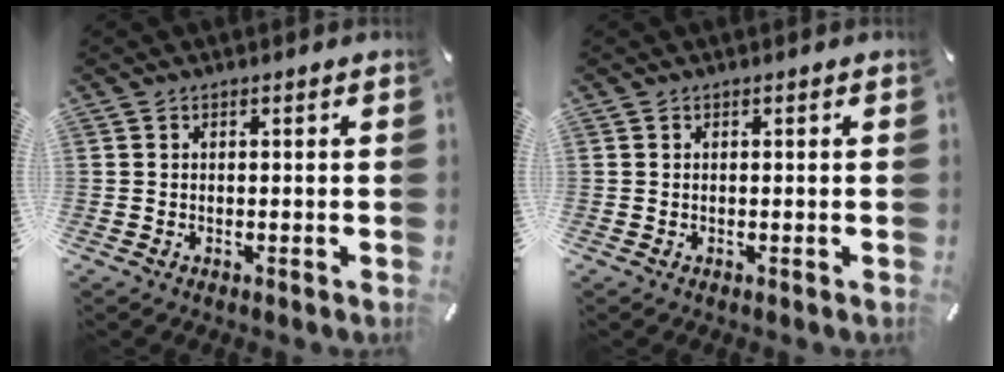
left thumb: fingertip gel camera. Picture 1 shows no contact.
{"total": 0.0}